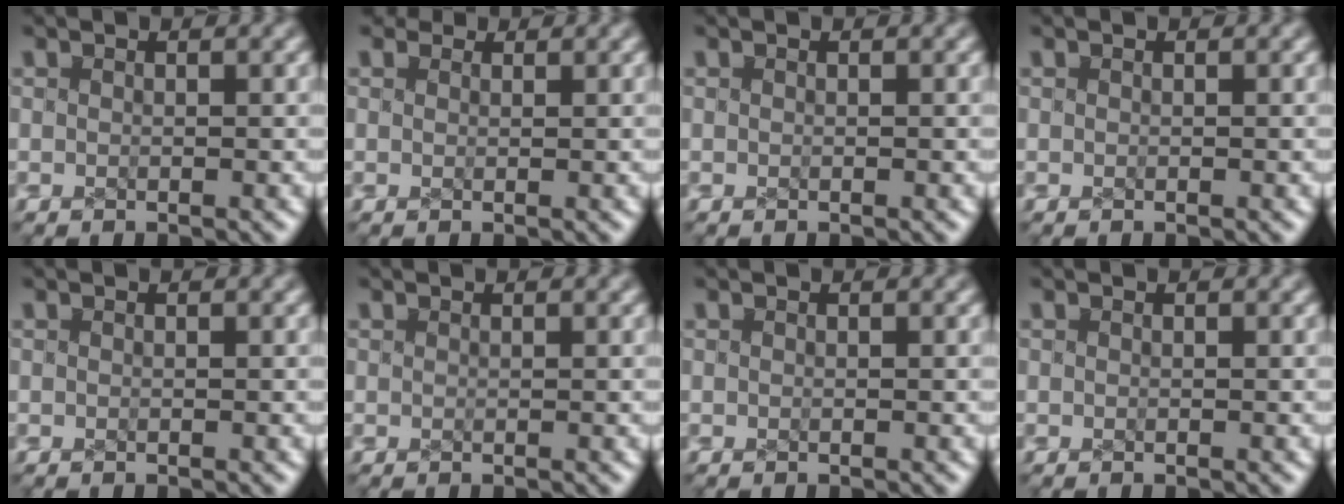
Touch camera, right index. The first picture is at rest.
{"total": 0.8, "force": [0.6, 0.6, 0.2], "torque": [-0.012, -0.007, 0.010]}
{"total": 0.0}
{"total": 0.0}
{"total": 0.0}
{"total": 0.0}
{"total": 0.0}
{"total": 0.0}